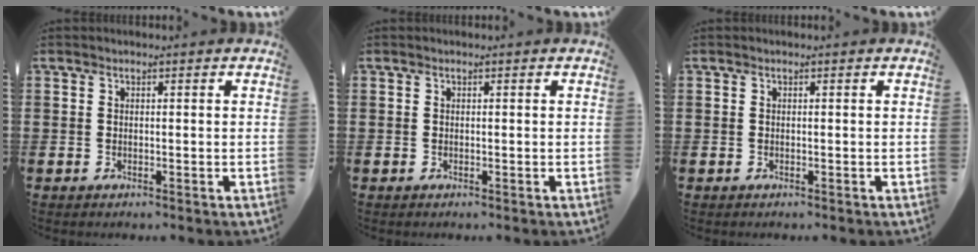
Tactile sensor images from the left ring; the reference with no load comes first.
{"total": 0.0}
{"total": 0.0}